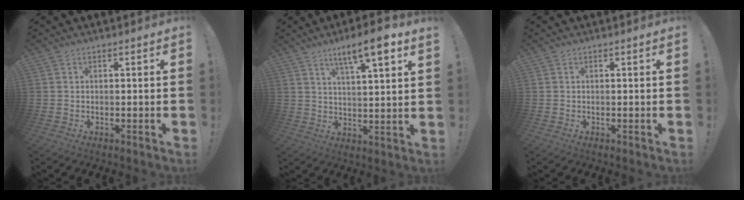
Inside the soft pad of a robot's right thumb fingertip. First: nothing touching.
{"total": 10.5, "force": [6.8, 0.9, 8.0], "torque": [-0.124, -0.037, 0.107]}
{"total": 0.0}